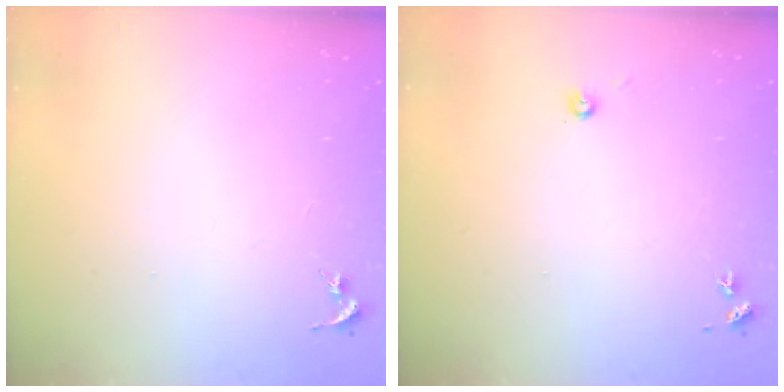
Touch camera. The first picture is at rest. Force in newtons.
{"total": 2.7, "press": 2.7, "slide": 0.2}